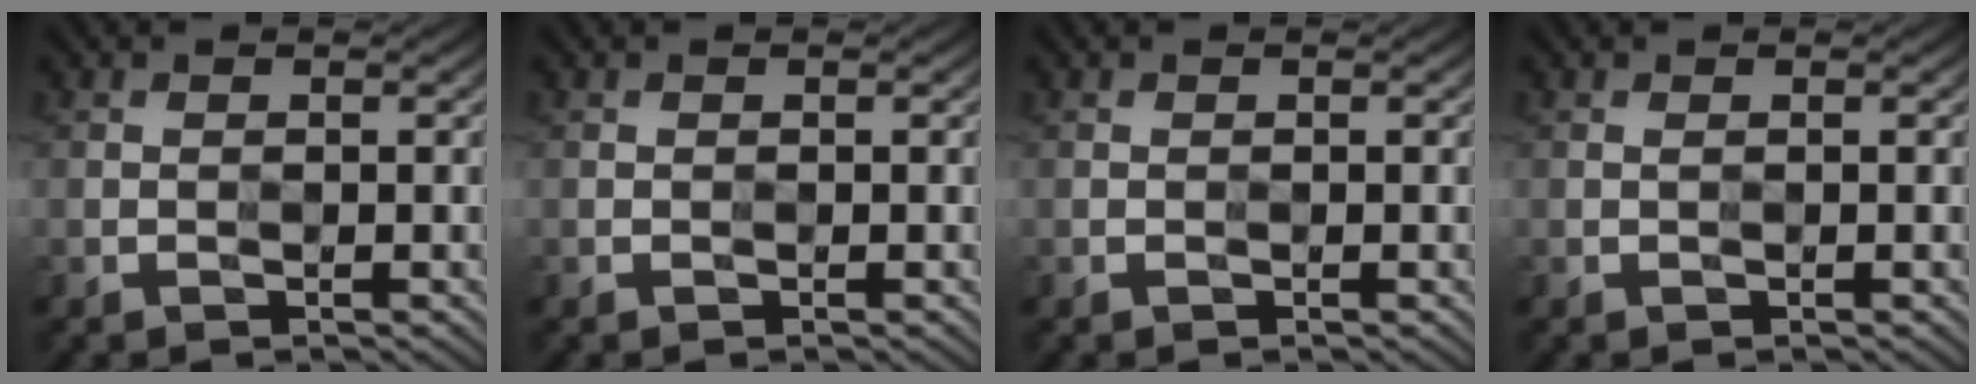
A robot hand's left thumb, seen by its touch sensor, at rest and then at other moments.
{"total": 0.0}
{"total": 0.0}
{"total": 0.0}